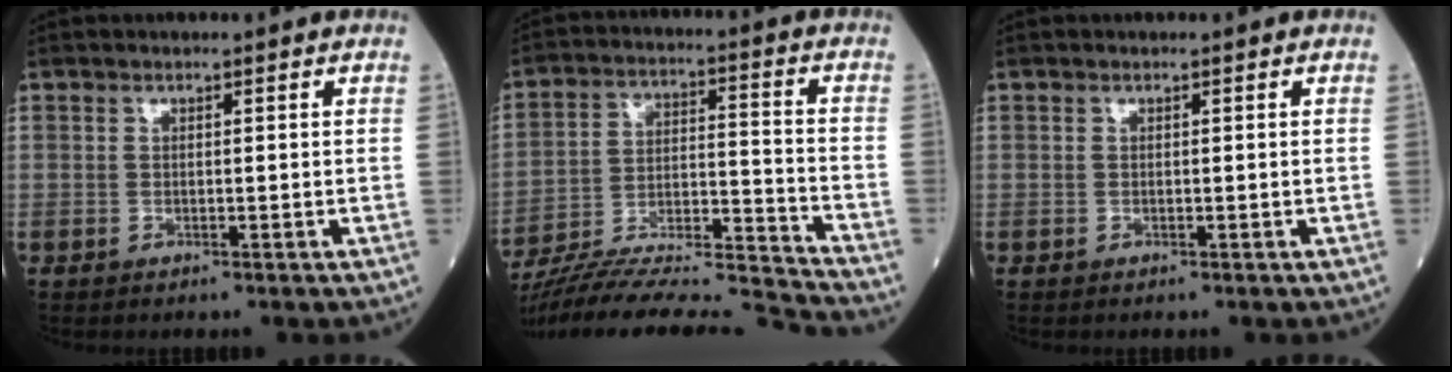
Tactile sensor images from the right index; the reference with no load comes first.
{"total": 21.5, "force": [-20.3, -0.8, 7.0], "torque": [-0.134, -0.009, -0.326]}
{"total": 0.0}